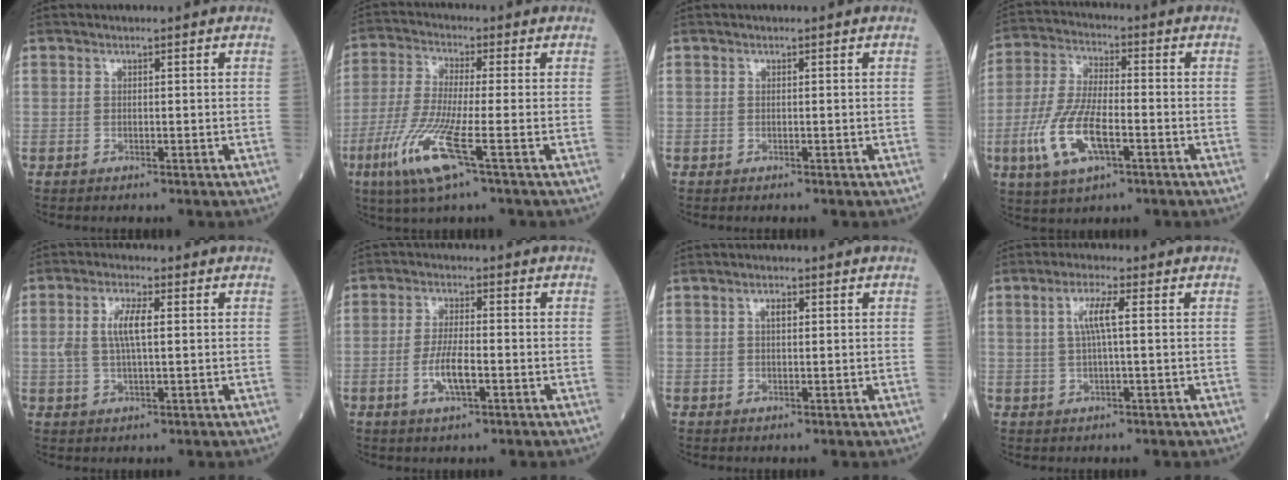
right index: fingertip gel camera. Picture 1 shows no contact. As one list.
[{"total": 10.2, "force": [-4.4, 0.1, 9.2], "torque": [-0.201, -0.026, -0.092]}, {"total": 0.0}, {"total": 11.2, "force": [-3.8, 3.7, 9.8], "torque": [-0.215, -0.005, -0.072]}, {"total": 4.5, "force": [0.7, 0.9, 4.3], "torque": [-0.092, 0.007, 0.014]}, {"total": 5.4, "force": [-1.6, 1.3, 5.0], "torque": [-0.100, -0.001, -0.028]}, {"total": 1.6, "force": [0.5, 0.7, 1.4], "torque": [-0.027, 0.001, 0.009]}, {"total": 4.3, "force": [0.9, 0.1, 4.2], "torque": [-0.086, 0.006, 0.018]}]